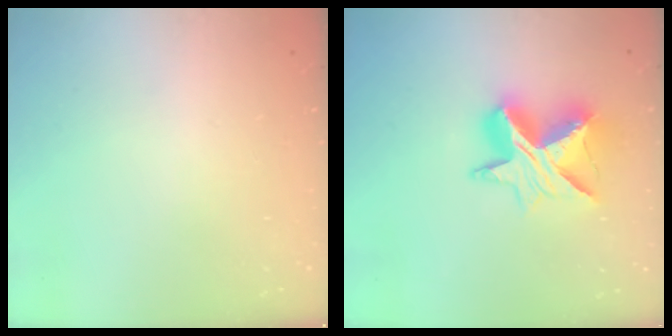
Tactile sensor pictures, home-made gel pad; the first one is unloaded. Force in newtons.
{"total": 13.8, "press": 13.7, "slide": 0.9}